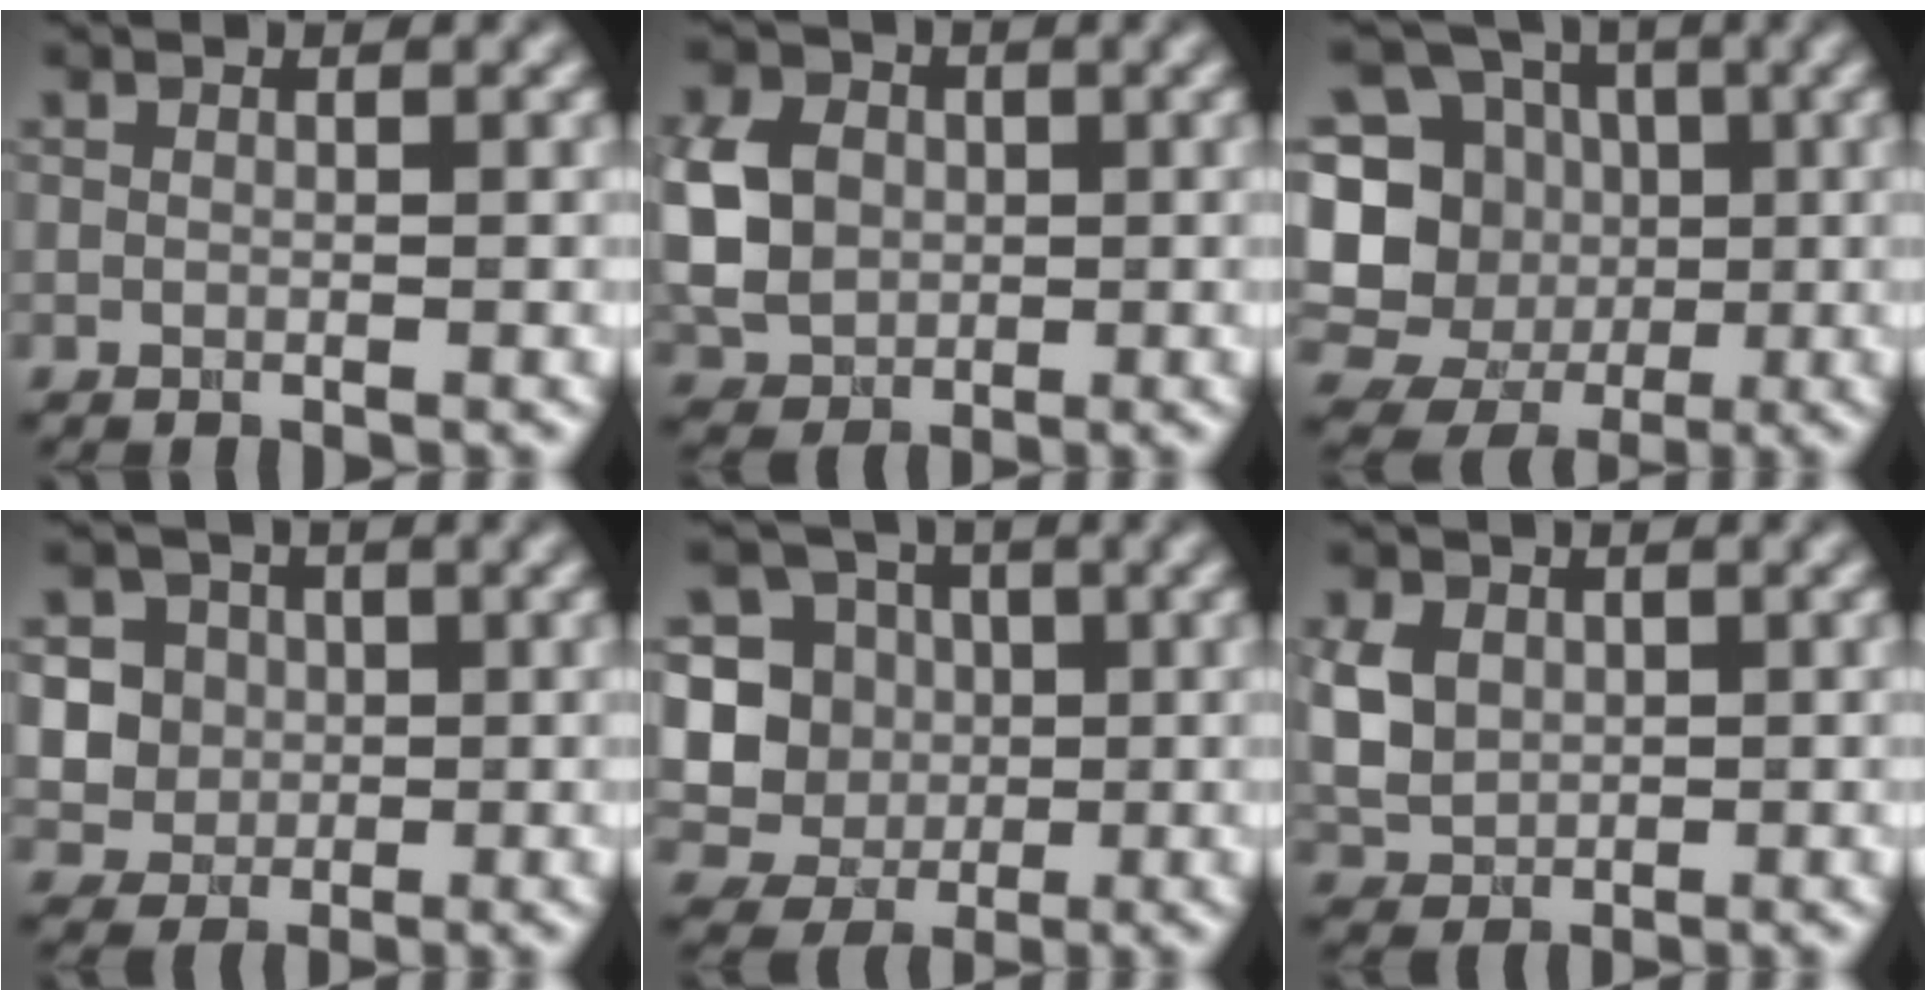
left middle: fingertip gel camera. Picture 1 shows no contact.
{"total": 6.8, "force": [0.1, 5.5, 4.0], "torque": [-0.100, 0.010, -0.003]}
{"total": 13.7, "force": [-0.5, 12.8, 4.9], "torque": [-0.146, 0.023, -0.017]}
{"total": 5.8, "force": [1.2, 5.3, 1.9], "torque": [-0.031, 0.020, 0.014]}
{"total": 9.5, "force": [0.8, 9.0, 2.8], "torque": [-0.071, 0.023, 0.010]}
{"total": 4.4, "force": [0.7, 3.5, 2.6], "torque": [-0.067, 0.004, 0.012]}